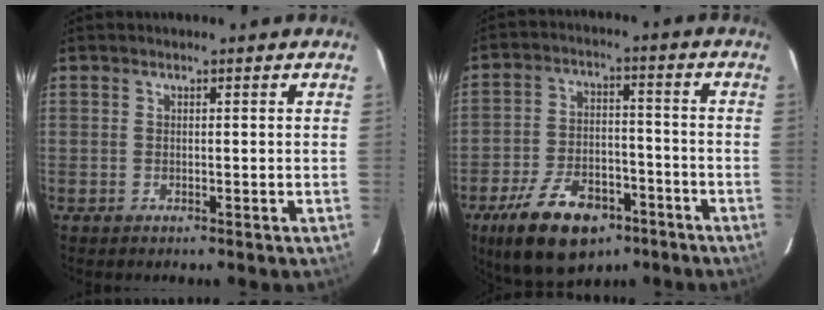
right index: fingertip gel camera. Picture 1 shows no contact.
{"total": 16.0, "force": [-9.7, 8.5, 9.4], "torque": [-0.197, 0.001, -0.152]}